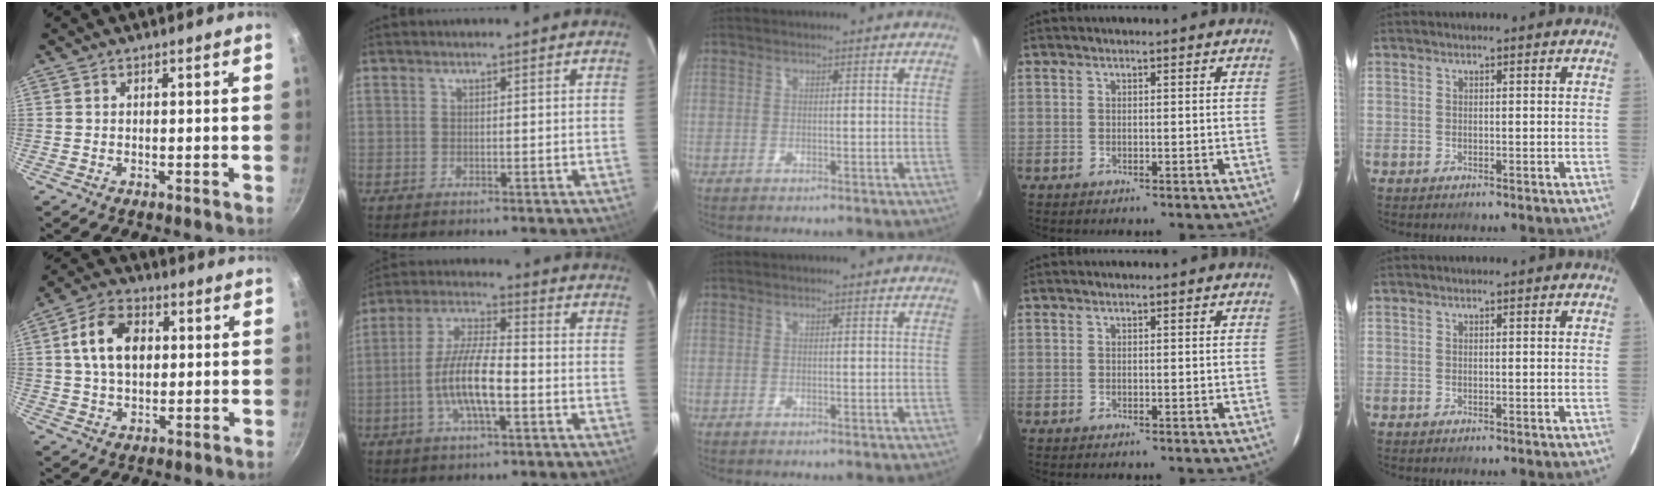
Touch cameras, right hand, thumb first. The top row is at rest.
{"thumb": {"total": 11.2, "force": [2.0, 7.6, 8.0], "torque": [-0.123, 0.012, 0.026]}, "index": {"total": 10.9, "force": [-3.2, 2.8, 10.0], "torque": [-0.203, 0.004, -0.060]}}